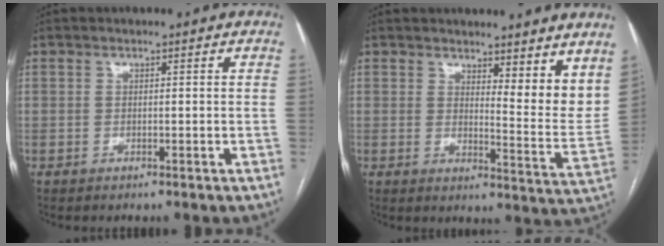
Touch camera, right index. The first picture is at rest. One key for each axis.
{"total": 9.0, "fx": 7.3, "fy": 2.2, "fz": 4.7, "tx": -0.051, "ty": -0.031, "tz": 0.091}